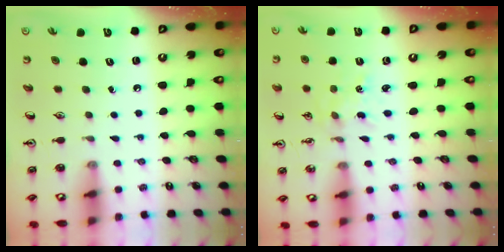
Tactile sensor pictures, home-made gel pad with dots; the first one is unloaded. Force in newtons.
{"total": 0.0}